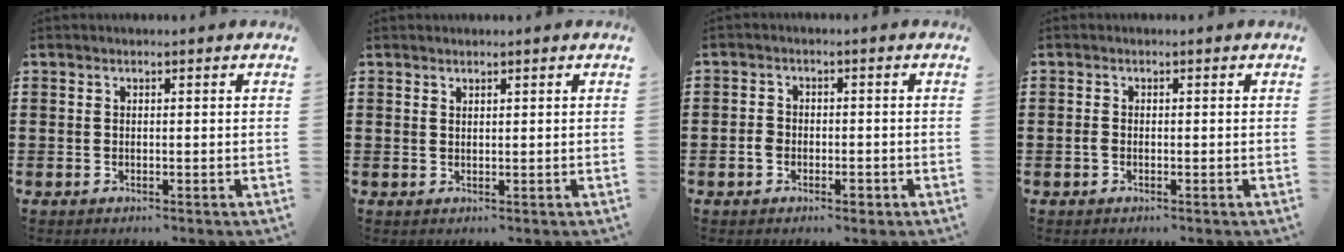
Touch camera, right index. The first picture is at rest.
{"total": 1.0, "force": [1.0, 0.0, 0.1], "torque": [-0.002, -0.001, 0.021]}
{"total": 2.3, "force": [-1.0, 1.6, 1.3], "torque": [-0.035, -0.004, -0.021]}
{"total": 0.8, "force": [-0.4, 0.5, 0.5], "torque": [-0.012, -0.002, -0.007]}